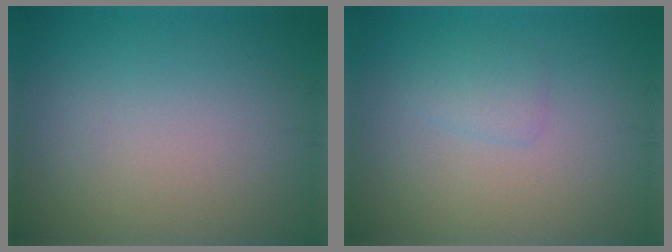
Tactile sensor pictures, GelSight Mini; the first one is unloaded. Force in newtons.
{"total": 1.2, "press": 1.2, "slide": 0.1}